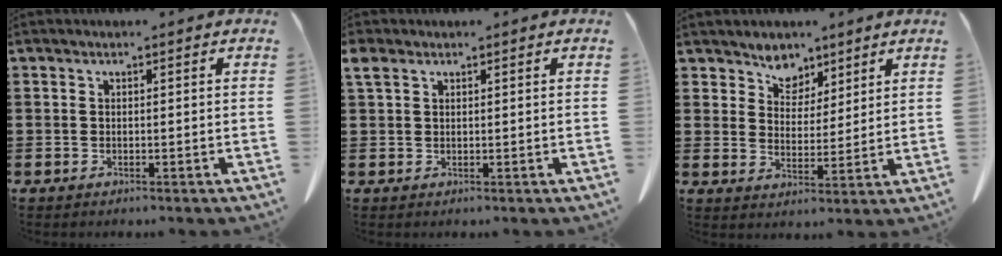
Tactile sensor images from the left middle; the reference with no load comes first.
{"total": 1.7, "force": [0.9, 0.9, 1.1], "torque": [-0.027, 0.002, 0.018]}
{"total": 5.1, "force": [4.0, 3.1, 0.2], "torque": [-0.024, -0.011, 0.070]}